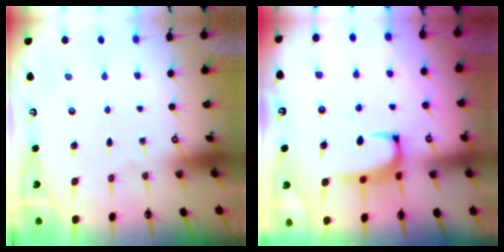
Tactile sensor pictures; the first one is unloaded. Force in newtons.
{"total": 2.5, "press": 2.4, "slide": 0.8}